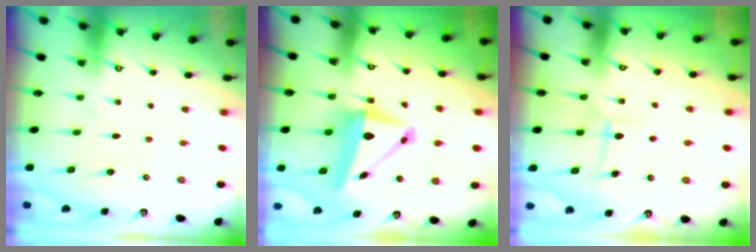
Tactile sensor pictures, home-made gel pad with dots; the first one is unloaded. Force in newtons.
{"total": 11.4, "press": 11.2, "slide": 2.1}
{"total": 5.8, "press": 5.8, "slide": 0.1}